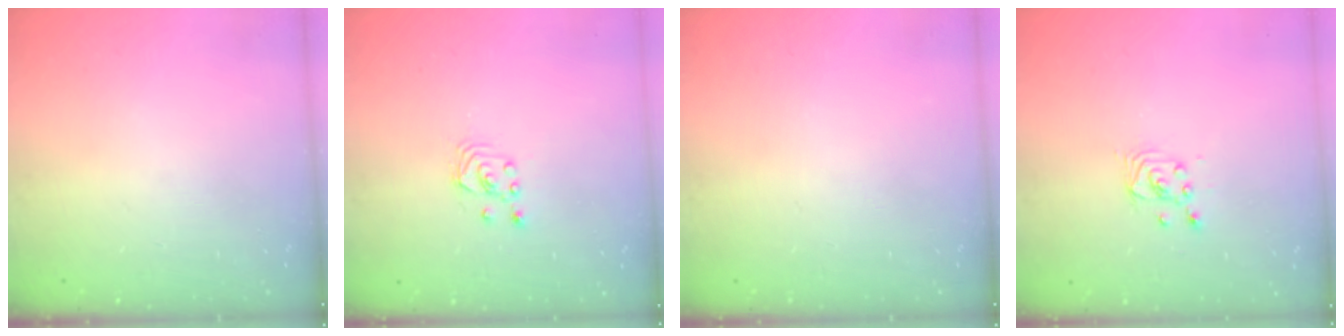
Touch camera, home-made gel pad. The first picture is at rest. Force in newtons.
{"total": 1.8, "press": 1.8, "slide": 0.2}
{"total": 0.0}
{"total": 2.2, "press": 2.2, "slide": 0.2}